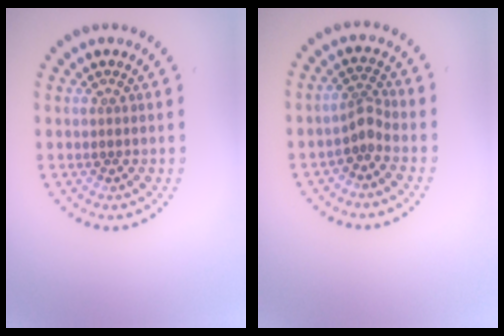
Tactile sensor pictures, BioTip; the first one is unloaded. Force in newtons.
{"total": 1.9, "press": 1.4, "slide": 1.4}